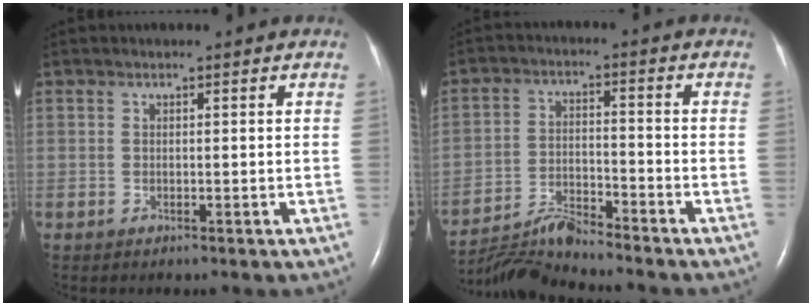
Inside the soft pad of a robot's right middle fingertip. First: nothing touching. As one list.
[{"total": 7.3, "force": [-7.1, -1.2, 0.9], "torque": [-0.028, -0.007, -0.132]}]